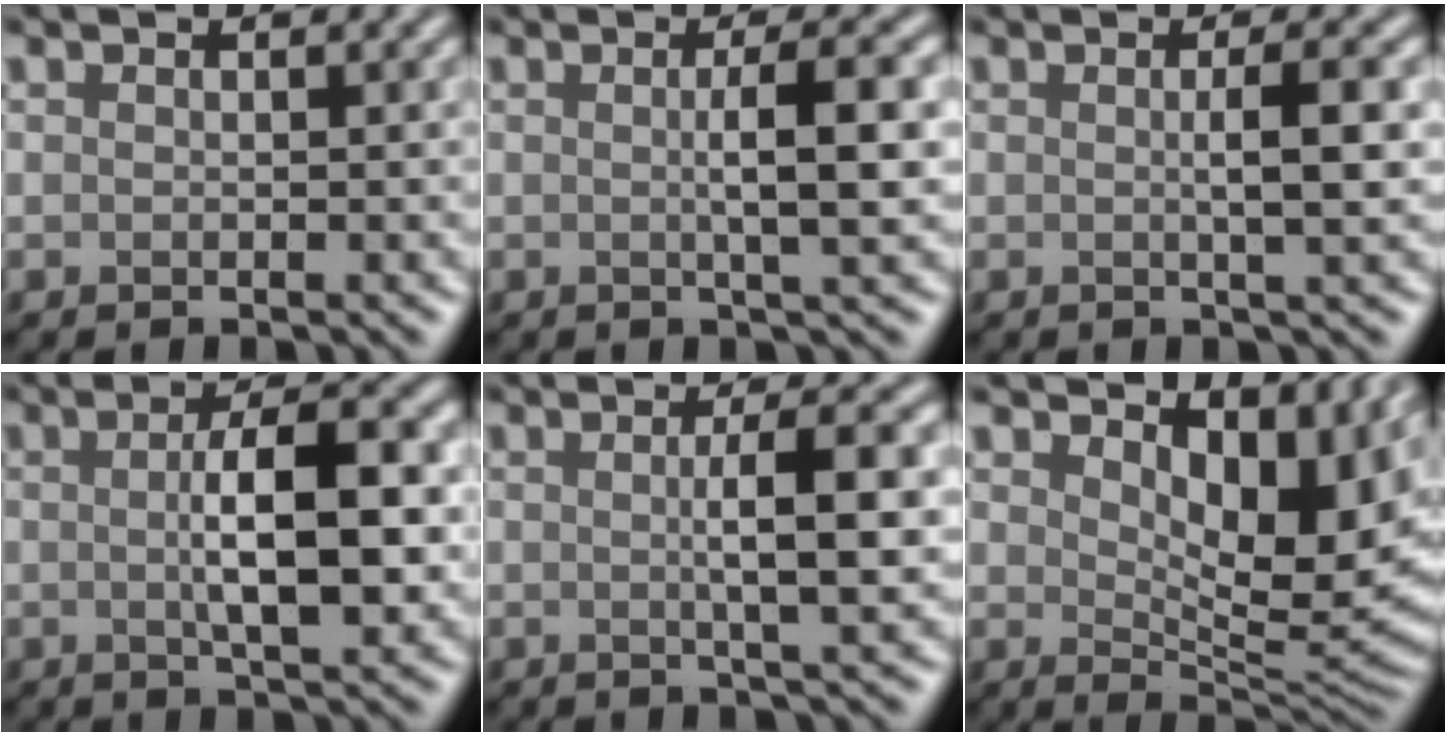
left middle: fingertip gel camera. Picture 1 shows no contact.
{"total": 4.1, "force": [0.2, 0.8, 4.1], "torque": [-0.059, 0.004, 0.000]}
{"total": 3.0, "force": [0.2, 0.6, 2.9], "torque": [-0.040, 0.002, -0.002]}
{"total": 6.7, "force": [0.1, 2.0, 6.4], "torque": [-0.106, 0.001, 0.000]}
{"total": 4.6, "force": [0.2, 0.9, 4.5], "torque": [-0.066, 0.005, 0.002]}
{"total": 7.9, "force": [3.5, 3.7, 6.0], "torque": [-0.095, -0.013, 0.050]}